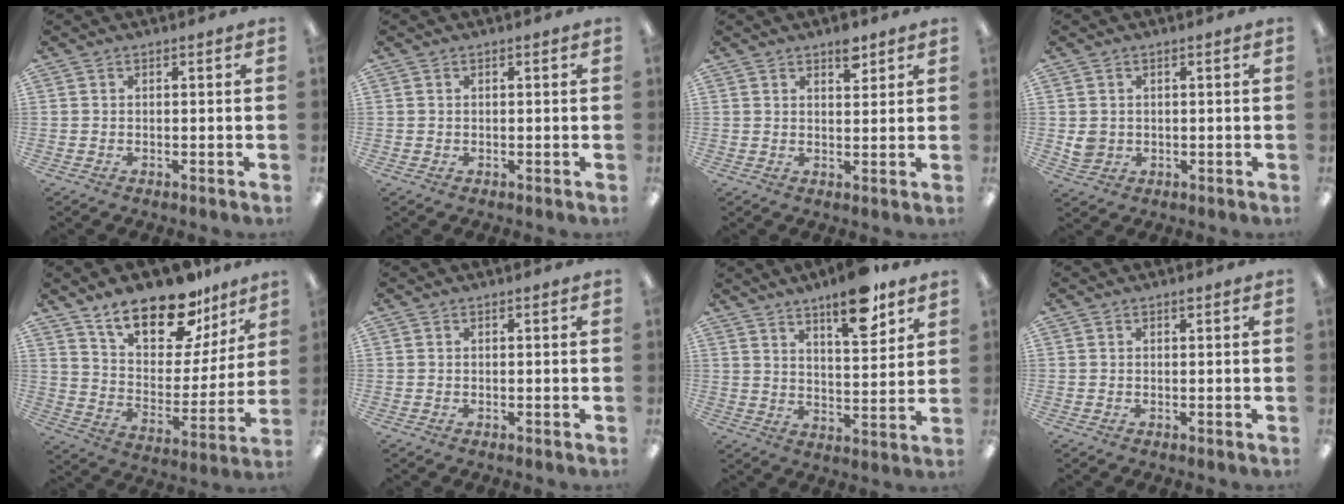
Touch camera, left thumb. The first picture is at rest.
{"total": 0.0}
{"total": 4.9, "force": [3.4, 2.2, 2.7], "torque": [-0.020, -0.023, 0.054]}
{"total": 3.3, "force": [0.8, 2.9, 1.1], "torque": [-0.008, -0.001, 0.014]}
{"total": 20.0, "force": [15.0, 8.5, 10.2], "torque": [-0.162, -0.092, 0.260]}
{"total": 0.0}
{"total": 12.4, "force": [8.8, 3.8, 7.9], "torque": [-0.109, -0.047, 0.145]}
{"total": 0.7, "force": [0.5, 0.1, 0.4], "torque": [-0.010, 0.001, 0.009]}